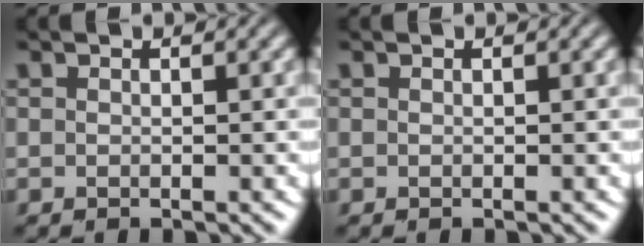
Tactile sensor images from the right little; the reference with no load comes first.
{"total": 0.0}